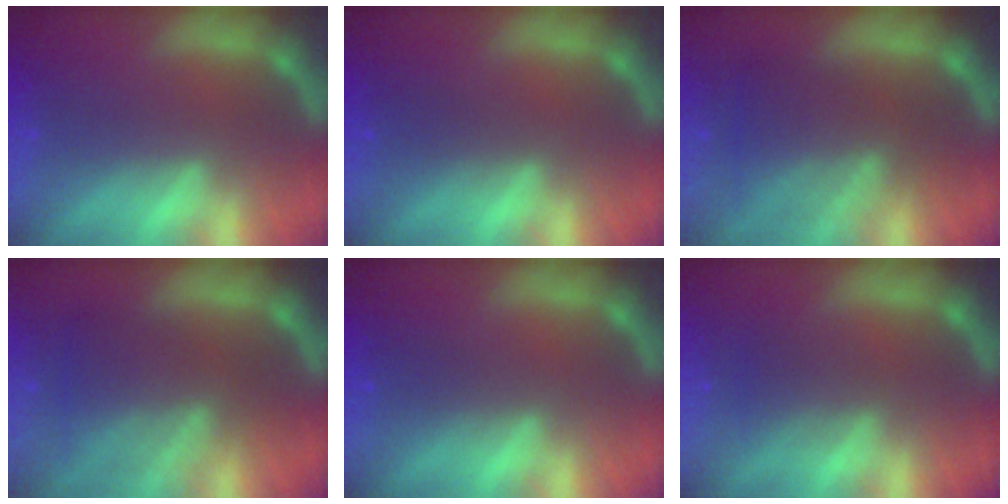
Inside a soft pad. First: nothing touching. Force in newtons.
{"total": 1.5}
{"total": 6.5}
{"total": 6.5}
{"total": 1.5}
{"total": 2.0}